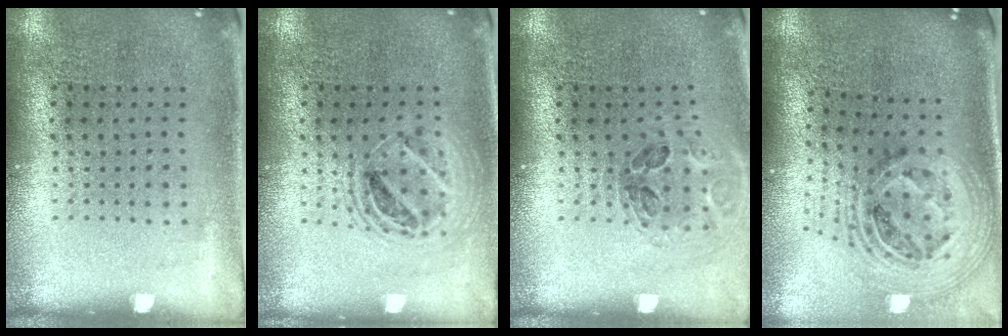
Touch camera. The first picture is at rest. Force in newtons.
{"total": 1.4, "press": 1.3, "slide": 0.6}
{"total": 1.0, "press": 0.9, "slide": 0.1}
{"total": 2.7, "press": 1.9, "slide": 1.9}